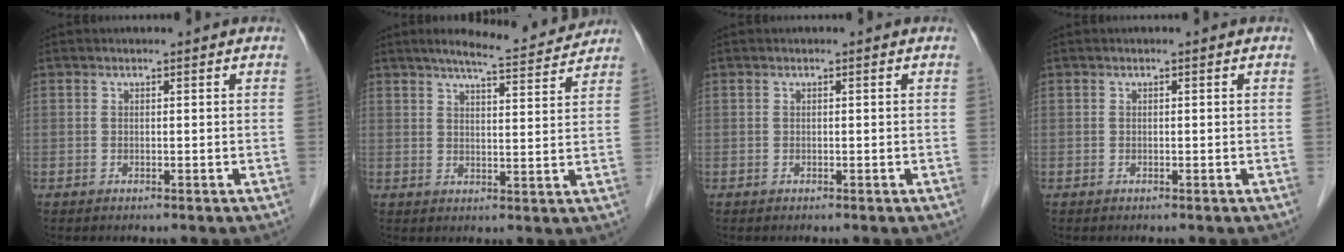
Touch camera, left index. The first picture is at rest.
{"total": 8.8, "force": [8.2, 0.5, 3.3], "torque": [-0.054, 0.004, 0.109]}
{"total": 0.0}
{"total": 0.0}